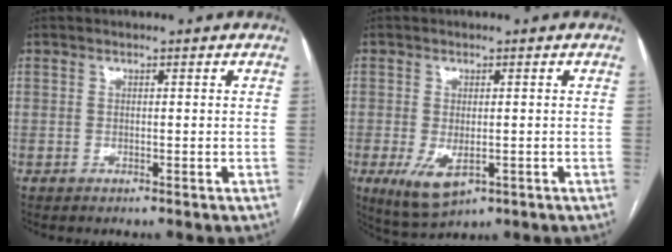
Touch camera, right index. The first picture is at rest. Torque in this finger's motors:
{"motor_torque": [1.08, -0.68, 0.41, 0.10]}